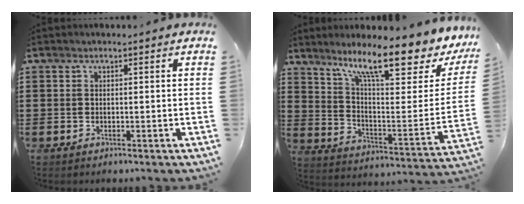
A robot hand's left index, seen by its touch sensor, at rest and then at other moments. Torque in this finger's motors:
{"motor_torque": [1.07, -1.07, 1.06, 0.21]}